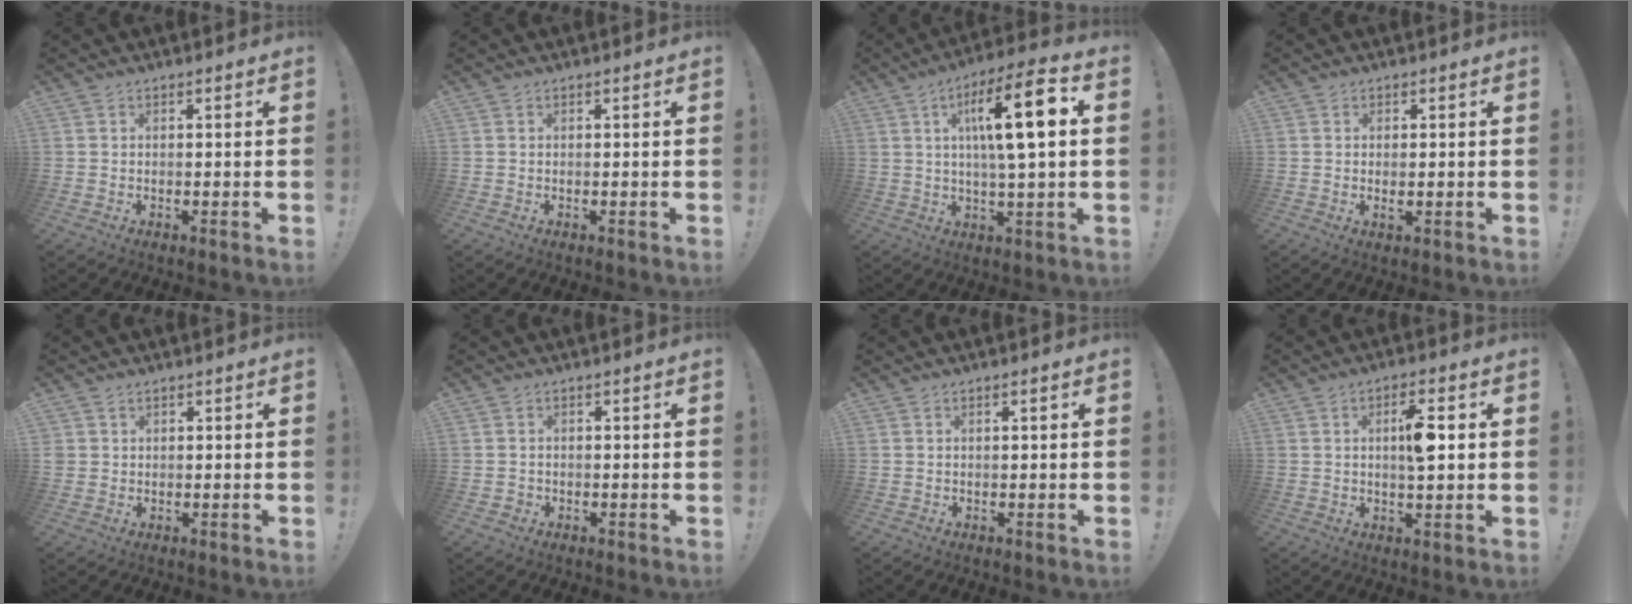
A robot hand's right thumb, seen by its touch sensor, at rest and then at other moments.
{"total": 0.0}
{"total": 15.8, "force": [3.1, 3.4, 15.1], "torque": [-0.240, 0.003, 0.035]}
{"total": 1.4, "force": [-0.1, 0.6, 1.3], "torque": [-0.018, -0.001, -0.002]}
{"total": 1.7, "force": [1.0, 1.3, 0.3], "torque": [-0.003, -0.005, 0.020]}
{"total": 1.2, "force": [-0.4, 1.2, 0.2], "torque": [-0.003, 0.002, -0.007]}
{"total": 1.0, "force": [0.2, -0.3, 0.9], "torque": [-0.009, -0.004, 0.001]}
{"total": 8.1, "force": [1.3, 2.5, 7.6], "torque": [-0.109, -0.003, 0.015]}